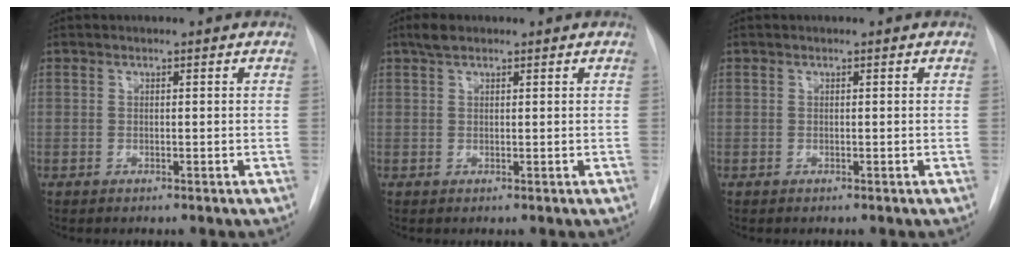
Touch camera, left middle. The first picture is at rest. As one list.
[{"total": 1.9, "force": [1.4, 0.7, 1.0], "torque": [-0.024, 0.008, 0.027]}, {"total": 0.0}]